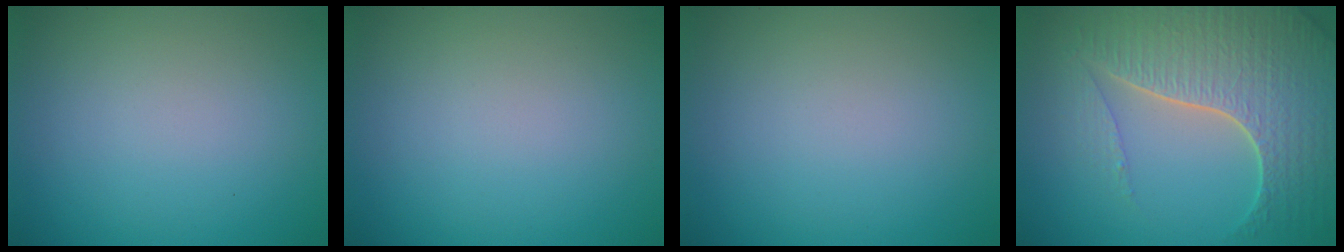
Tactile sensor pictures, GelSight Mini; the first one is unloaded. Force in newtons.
{"total": 0.0}
{"total": 0.0}
{"total": 7.5, "press": 5.6, "slide": 5.1}